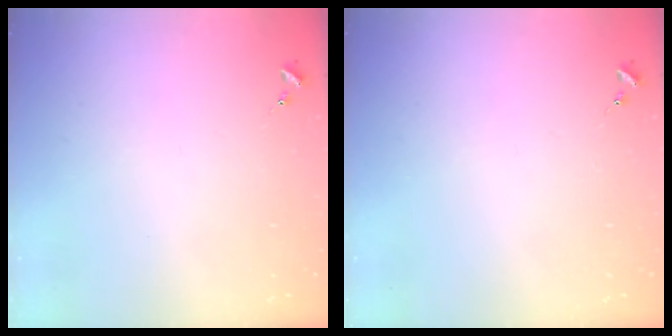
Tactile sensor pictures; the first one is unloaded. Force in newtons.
{"total": 0.0}